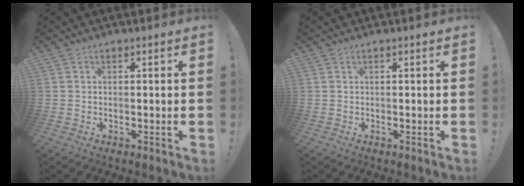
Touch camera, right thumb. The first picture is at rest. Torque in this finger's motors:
{"motor_torque": [-0.04, -0.16, -0.12, 0.12, -0.05]}